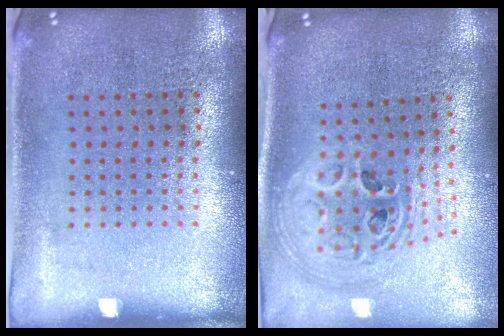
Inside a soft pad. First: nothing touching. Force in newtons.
{"total": 2.6, "press": 1.9, "slide": 1.8}